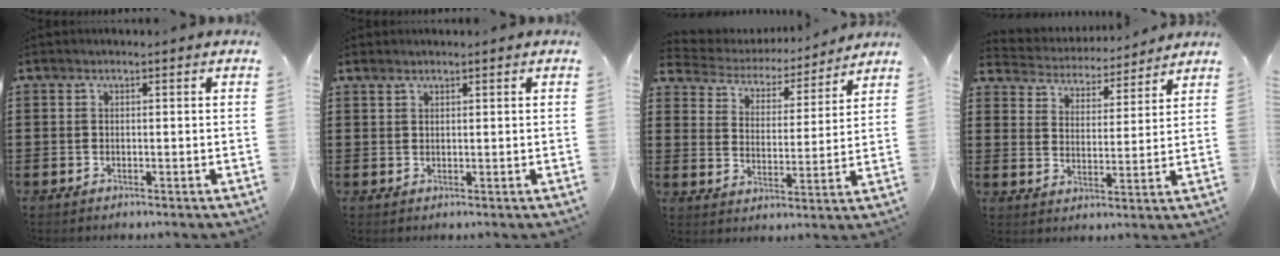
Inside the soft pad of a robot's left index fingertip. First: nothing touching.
{"total": 1.0, "force": [0.9, 0.3, 0.3], "torque": [-0.007, 0.001, 0.018]}
{"total": 3.8, "force": [3.7, 0.8, 0.3], "torque": [-0.031, -0.029, 0.056]}
{"total": 4.1, "force": [4.1, 0.3, -0.2], "torque": [-0.022, -0.031, 0.065]}